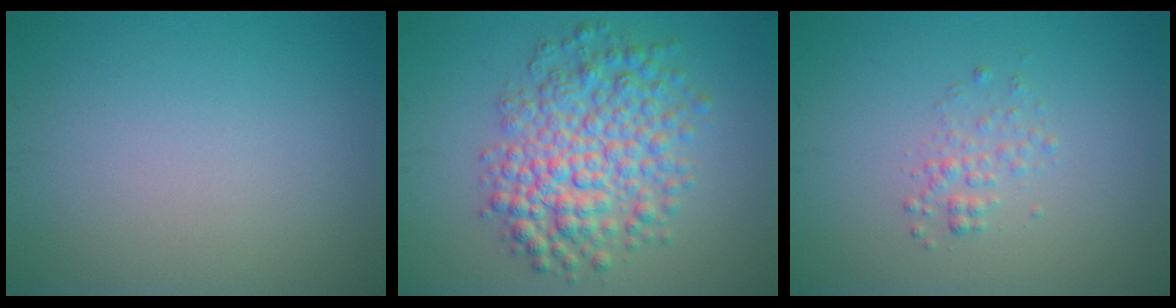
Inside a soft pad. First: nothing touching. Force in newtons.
{"total": 7.0, "press": 7.0, "slide": 0.2}
{"total": 1.4, "press": 1.4, "slide": 0.1}